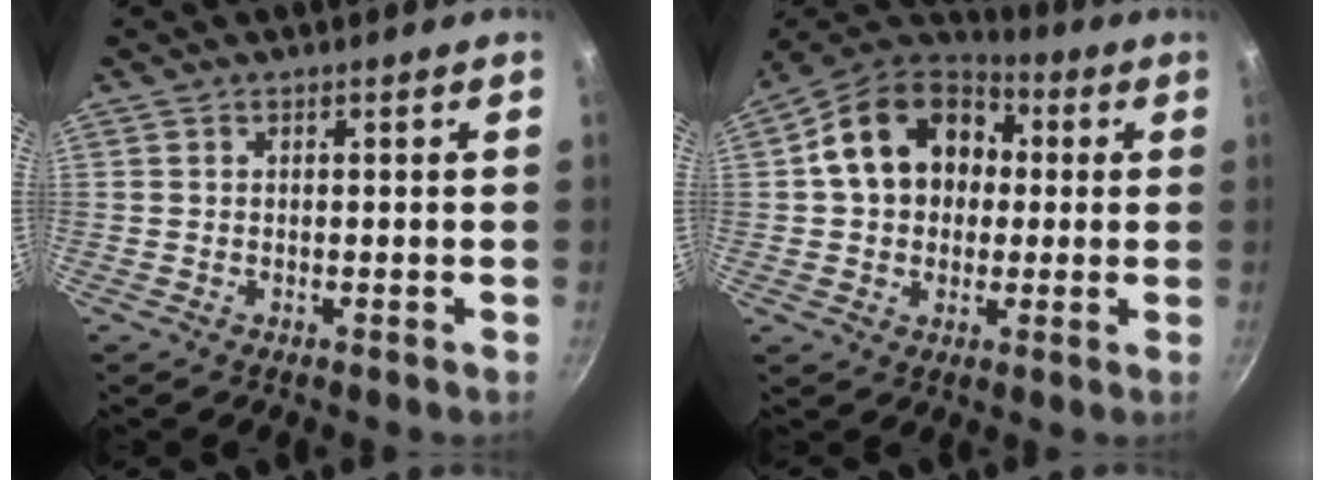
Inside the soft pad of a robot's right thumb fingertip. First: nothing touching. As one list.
[{"total": 17.7, "force": [3.0, 13.9, 10.7], "torque": [-0.157, 0.033, 0.037]}]